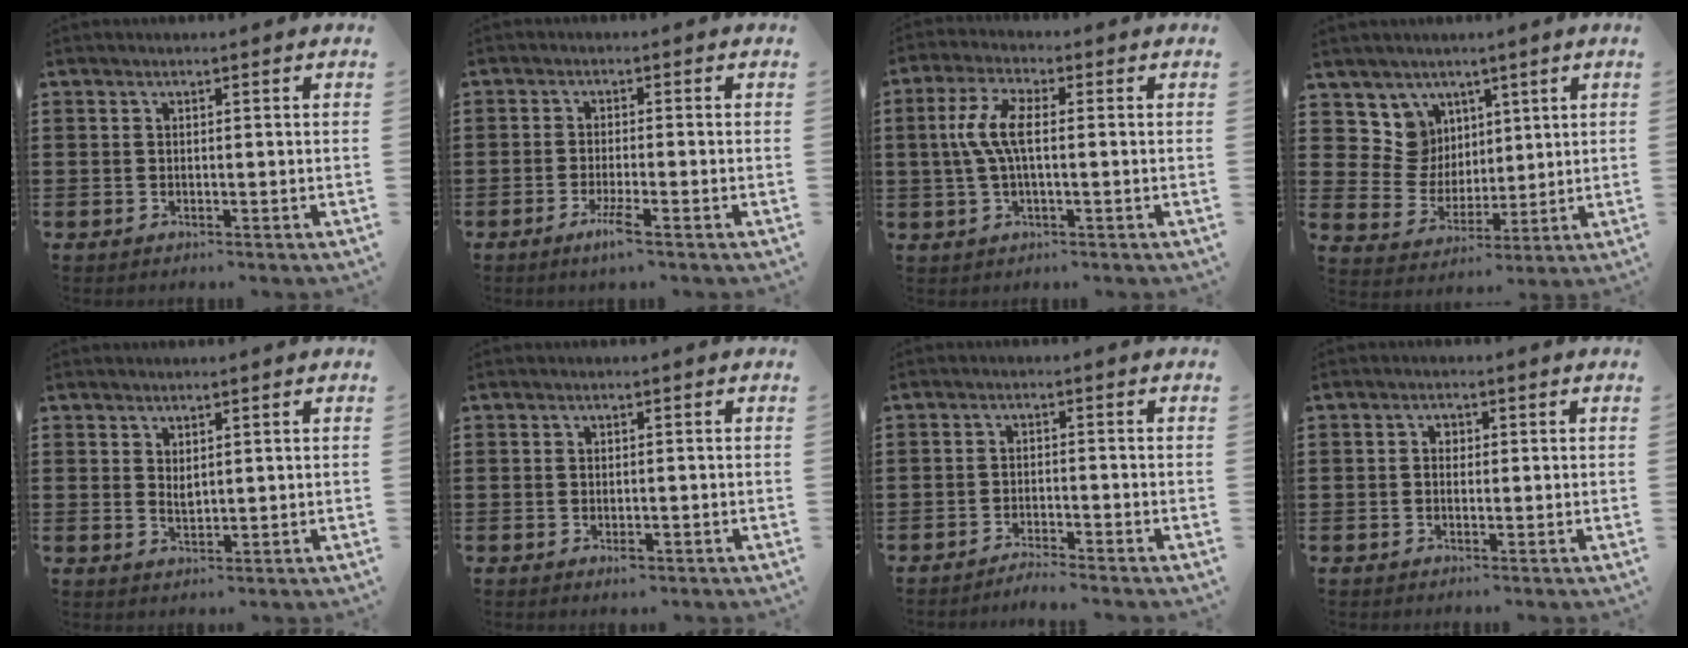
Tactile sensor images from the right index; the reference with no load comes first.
{"total": 3.4, "force": [-2.1, 0.1, 2.7], "torque": [-0.058, -0.014, -0.038]}
{"total": 6.5, "force": [-0.1, 2.4, 6.1], "torque": [-0.140, -0.001, -0.010]}
{"total": 7.6, "force": [3.8, 6.5, 0.8], "torque": [-0.061, -0.016, 0.076]}
{"total": 1.6, "force": [1.0, 0.6, 1.1], "torque": [-0.021, 0.002, 0.018]}
{"total": 1.2, "force": [-0.5, 0.5, 1.0], "torque": [-0.019, -0.004, -0.008]}
{"total": 2.2, "force": [-2.1, -0.4, 0.2], "torque": [-0.007, 0.000, -0.043]}
{"total": 1.2, "force": [-0.1, 0.9, 0.9], "torque": [-0.017, 0.005, -0.003]}